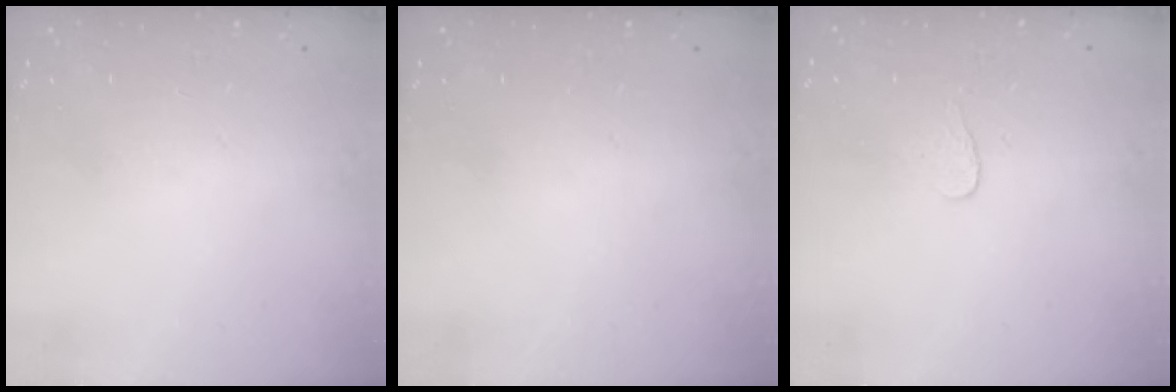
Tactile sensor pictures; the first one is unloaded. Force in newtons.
{"total": 0.0}
{"total": 2.7, "press": 2.7, "slide": 0.3}